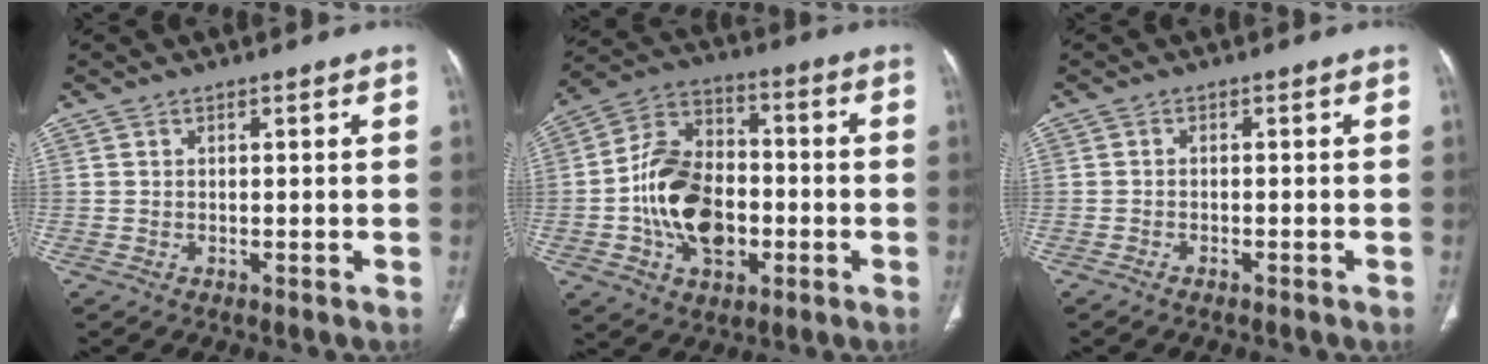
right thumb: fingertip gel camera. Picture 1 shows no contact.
{"total": 16.9, "force": [-3.2, 11.6, 11.9], "torque": [-0.183, 0.031, -0.056]}
{"total": 1.3, "force": [-1.1, 0.1, 0.8], "torque": [-0.016, 0.003, -0.014]}